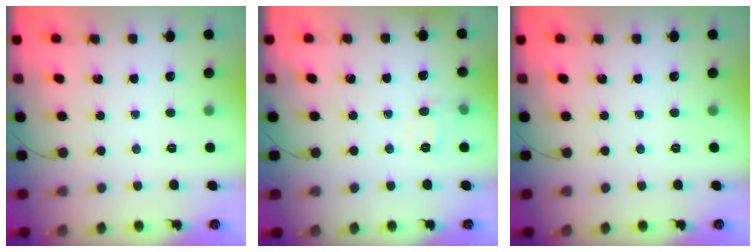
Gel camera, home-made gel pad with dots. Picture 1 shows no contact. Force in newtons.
{"total": 7.6, "press": 7.5, "slide": 1.3}
{"total": 0.0}